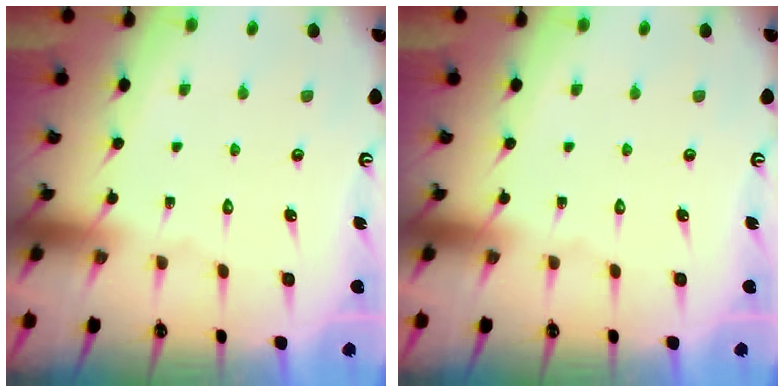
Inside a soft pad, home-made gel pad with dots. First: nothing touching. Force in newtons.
{"total": 0.0}